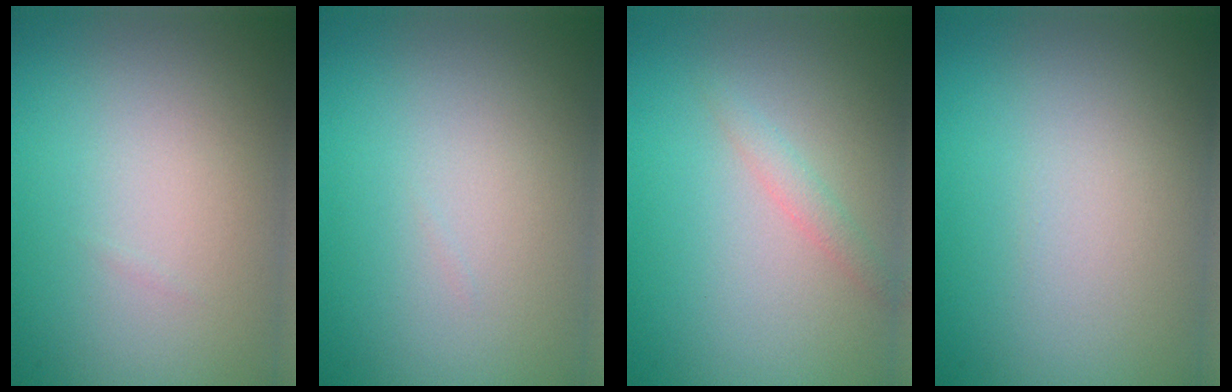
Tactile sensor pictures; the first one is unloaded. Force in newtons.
{"total": 0.0}
{"total": 1.1, "press": 1.1, "slide": 0.1}
{"total": 0.0}